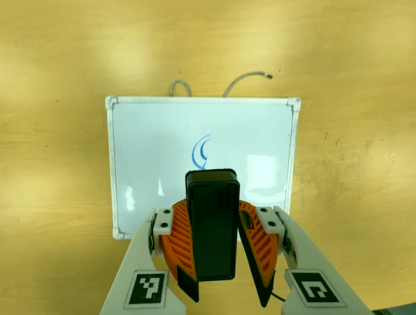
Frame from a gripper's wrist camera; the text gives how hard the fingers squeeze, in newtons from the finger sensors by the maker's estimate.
{"total": 8.4, "left": 8.8, "right": 8.0}